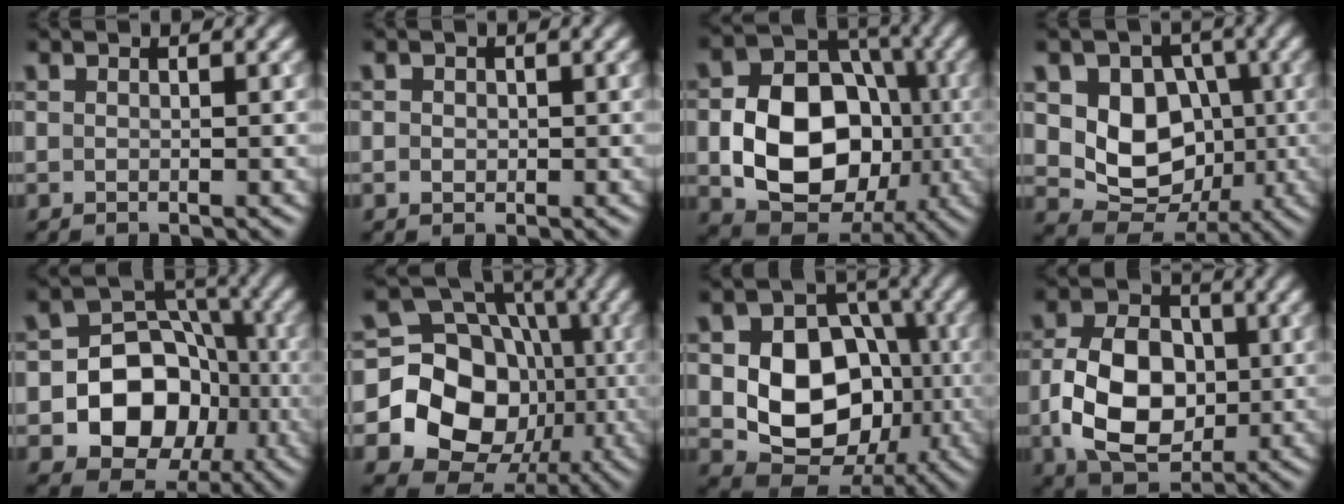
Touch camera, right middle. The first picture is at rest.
{"total": 0.9, "force": [0.0, 0.8, 0.4], "torque": [-0.004, -0.003, -0.001]}
{"total": 11.7, "force": [-1.9, 8.7, 7.6], "torque": [-0.126, 0.000, -0.036]}
{"total": 8.5, "force": [0.5, 7.0, 4.9], "torque": [-0.078, -0.006, -0.002]}
{"total": 10.2, "force": [-2.6, 8.3, 5.3], "torque": [-0.064, 0.000, -0.076]}
{"total": 15.8, "force": [-3.0, 13.6, 7.4], "torque": [-0.111, -0.012, -0.073]}
{"total": 11.2, "force": [-1.2, 8.5, 7.2], "torque": [-0.102, 0.000, -0.033]}
{"total": 9.0, "force": [-1.1, 6.2, 6.4], "torque": [-0.126, -0.001, -0.027]}